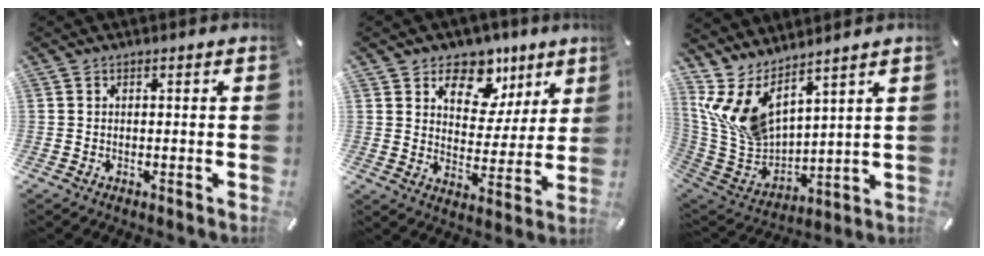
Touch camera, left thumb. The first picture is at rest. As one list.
[{"total": 10.9, "force": [5.9, 8.0, 4.5], "torque": [-0.059, -0.045, 0.104]}, {"total": 12.2, "force": [6.6, 6.9, 7.7], "torque": [-0.197, -0.058, 0.126]}]